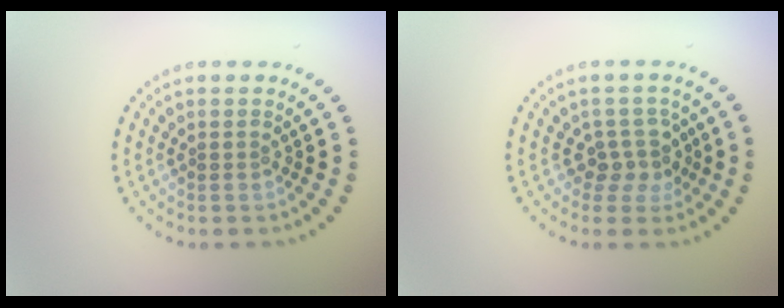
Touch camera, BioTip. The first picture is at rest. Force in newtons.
{"total": 2.6, "press": 2.0, "slide": 1.6}